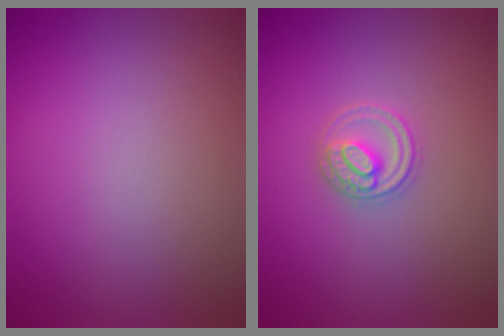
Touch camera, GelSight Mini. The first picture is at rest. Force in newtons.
{"total": 2.5, "press": 2.4, "slide": 0.3}